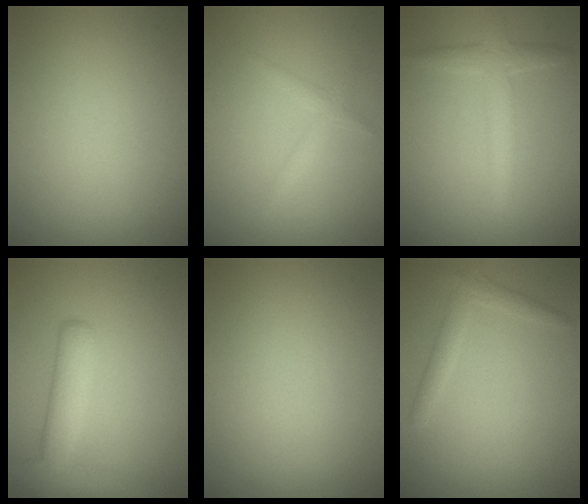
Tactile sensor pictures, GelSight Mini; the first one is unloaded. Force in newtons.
{"total": 1.3, "press": 1.3, "slide": 0.0}
{"total": 2.8, "press": 2.8, "slide": 0.2}
{"total": 4.2, "press": 4.2, "slide": 0.2}
{"total": 0.0}
{"total": 1.9, "press": 1.9, "slide": 0.1}